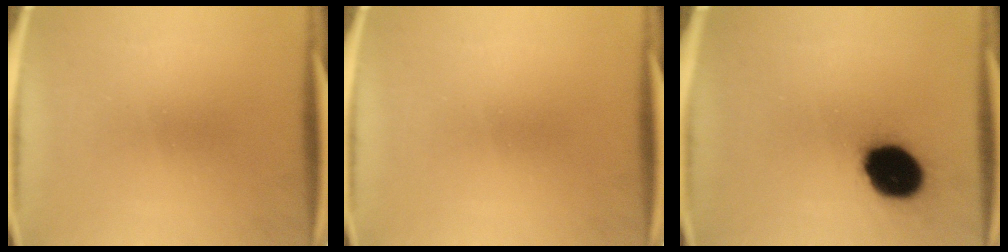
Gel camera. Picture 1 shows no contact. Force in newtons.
{"total": 0.0}
{"total": 16.4}